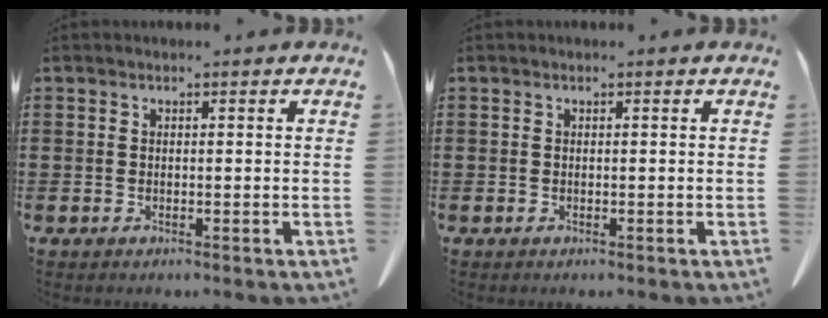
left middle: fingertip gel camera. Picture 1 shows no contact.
{"total": 0.0}